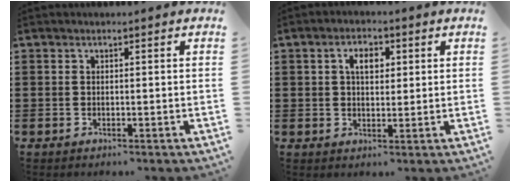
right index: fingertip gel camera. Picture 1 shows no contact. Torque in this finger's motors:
{"motor_torque": [0.21, -0.05, 0.12, 0.07]}